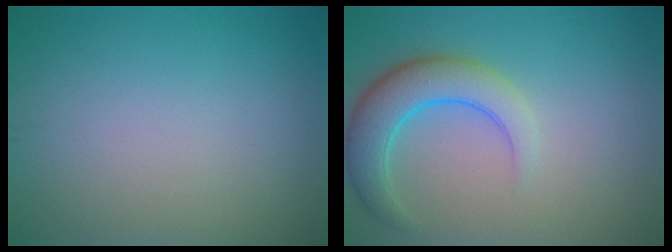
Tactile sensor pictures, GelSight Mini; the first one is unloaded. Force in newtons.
{"total": 5.0, "press": 5.0, "slide": 0.5}